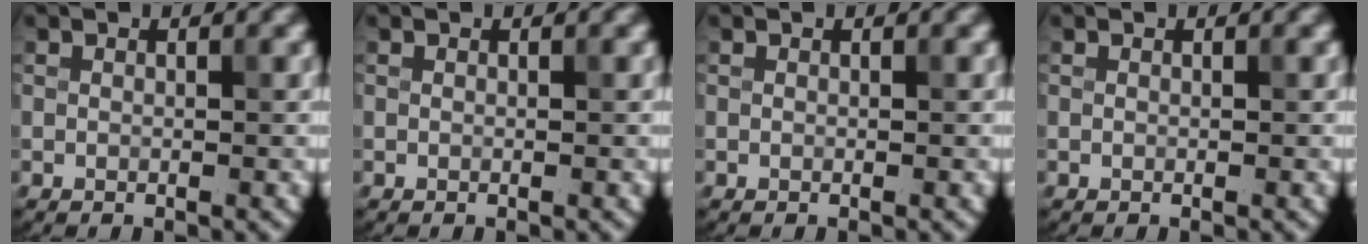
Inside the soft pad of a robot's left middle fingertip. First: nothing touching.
{"total": 0.0}
{"total": 0.0}
{"total": 0.0}